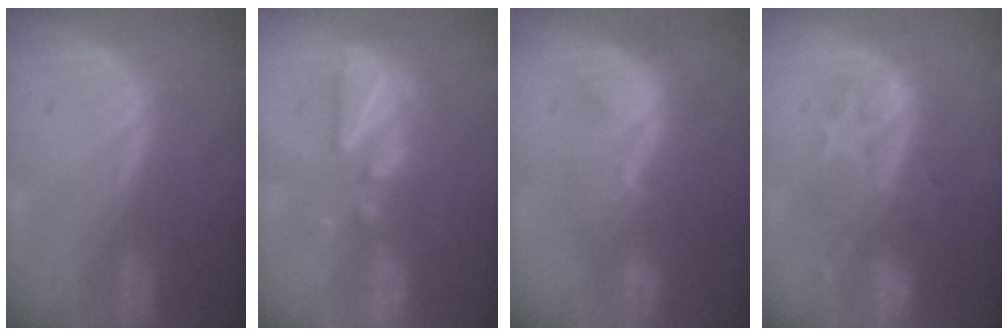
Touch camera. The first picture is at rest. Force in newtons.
{"total": 8.6, "press": 7.7, "slide": 4.0}
{"total": 8.9, "press": 7.6, "slide": 4.5}
{"total": 9.9, "press": 8.6, "slide": 4.8}